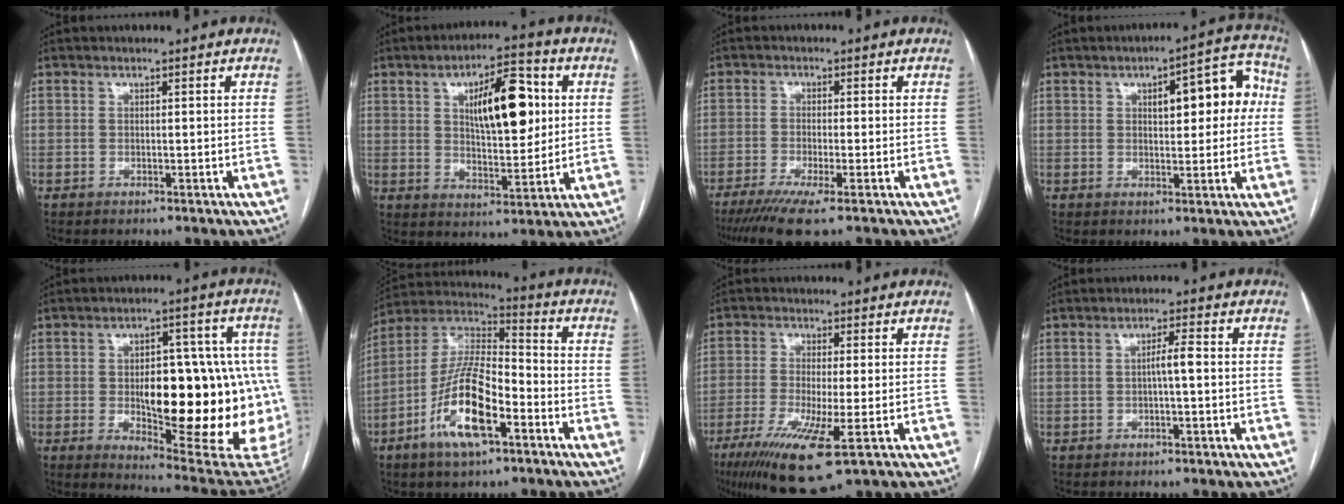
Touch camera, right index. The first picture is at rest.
{"total": 12.8, "force": [3.4, 4.4, 11.6], "torque": [-0.181, 0.014, 0.056]}
{"total": 6.9, "force": [-4.6, 0.2, 5.1], "torque": [-0.083, -0.016, -0.078]}
{"total": 9.8, "force": [2.1, 3.5, 8.9], "torque": [-0.106, 0.035, 0.026]}
{"total": 23.8, "force": [-2.5, 7.9, 22.3], "torque": [-0.230, 0.018, -0.006]}
{"total": 15.3, "force": [-6.4, 4.6, 13.1], "torque": [-0.266, 0.006, -0.116]}
{"total": 11.8, "force": [-5.7, 1.3, 10.3], "torque": [-0.189, -0.036, -0.094]}
{"total": 2.5, "force": [-0.2, 0.1, 2.5], "torque": [-0.042, 0.003, -0.004]}